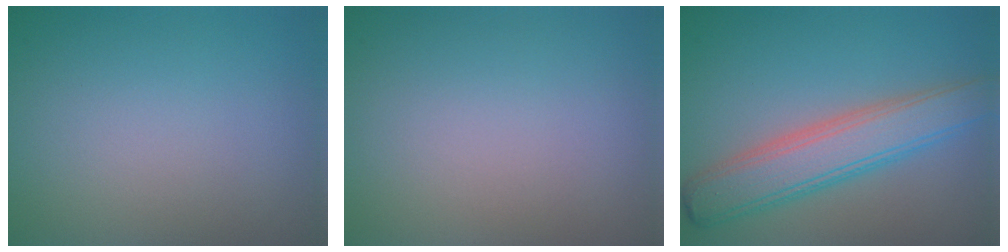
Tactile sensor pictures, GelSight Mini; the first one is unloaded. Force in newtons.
{"total": 0.0}
{"total": 5.7, "press": 5.7, "slide": 0.3}